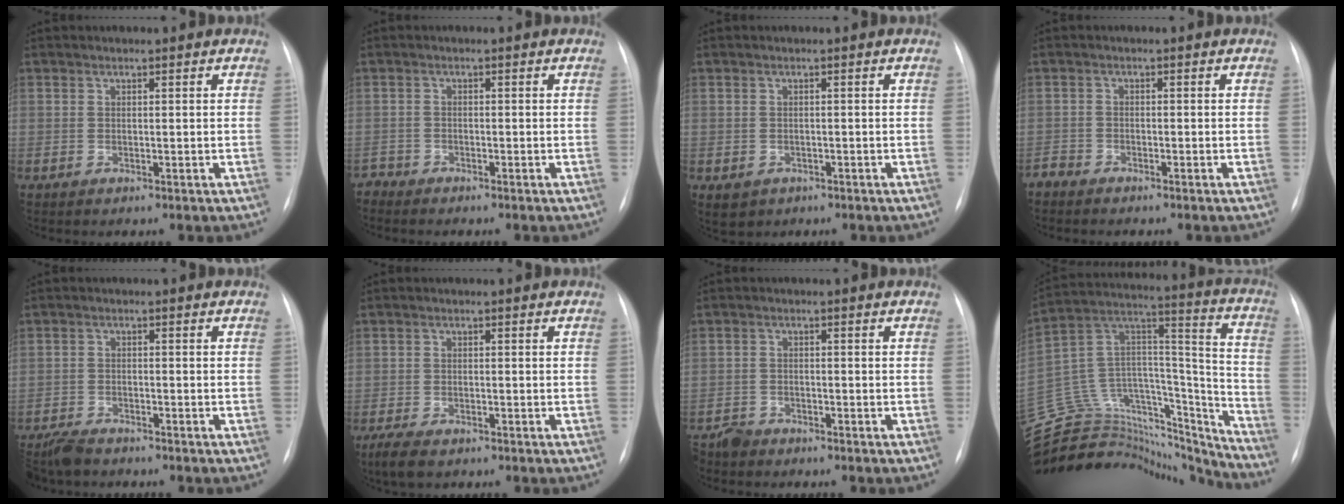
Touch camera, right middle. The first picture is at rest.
{"total": 1.7, "force": [-1.6, 0.1, -0.5], "torque": [0.013, -0.005, -0.033]}
{"total": 3.1, "force": [-1.6, 2.5, 0.8], "torque": [-0.009, 0.000, -0.017]}
{"total": 2.0, "force": [-1.9, 0.3, 0.0], "torque": [0.002, -0.005, -0.037]}
{"total": 5.0, "force": [-4.6, 1.4, 1.4], "torque": [-0.024, -0.015, -0.081]}
{"total": 4.1, "force": [-3.0, 1.4, 2.4], "torque": [-0.052, -0.011, -0.049]}
{"total": 2.7, "force": [-2.5, 1.0, 0.0], "torque": [-0.005, -0.003, -0.045]}
{"total": 35.5, "force": [-32.9, 8.7, 9.9], "torque": [-0.174, 0.025, -0.489]}